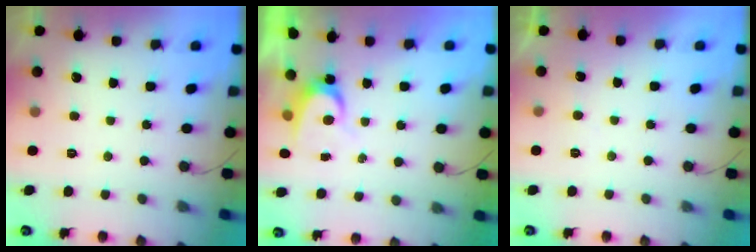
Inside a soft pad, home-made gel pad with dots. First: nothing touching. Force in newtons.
{"total": 5.7, "press": 5.7, "slide": 0.4}
{"total": 3.8, "press": 3.8, "slide": 0.3}